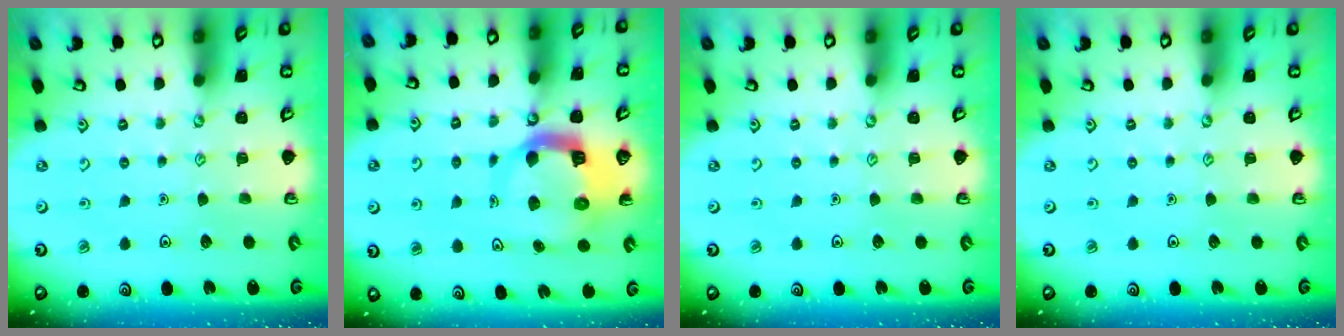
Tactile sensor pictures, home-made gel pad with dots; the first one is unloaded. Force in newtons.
{"total": 8.9, "press": 8.8, "slide": 1.3}
{"total": 0.0}
{"total": 0.0}